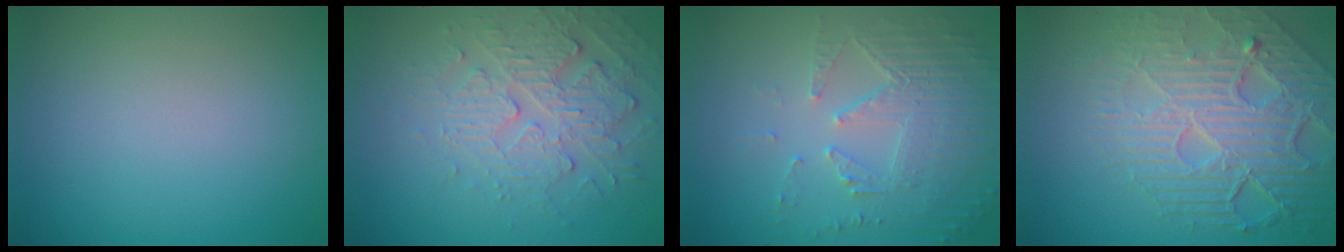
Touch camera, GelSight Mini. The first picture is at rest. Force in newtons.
{"total": 4.0, "press": 3.5, "slide": 2.0}
{"total": 5.8, "press": 3.8, "slide": 4.3}
{"total": 8.4, "press": 5.7, "slide": 6.2}